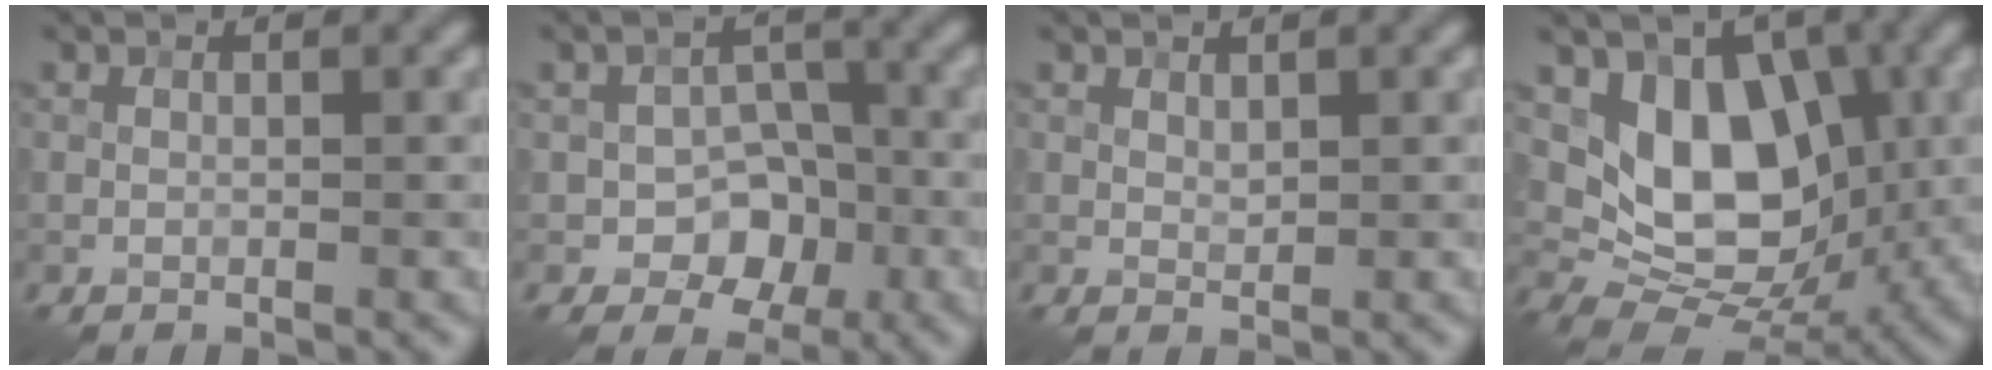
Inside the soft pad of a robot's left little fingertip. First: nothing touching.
{"total": 5.0, "force": [-1.6, 3.8, 2.8], "torque": [-0.027, -0.001, -0.029]}
{"total": 0.7, "force": [0.5, 0.4, 0.3], "torque": [-0.009, -0.001, 0.012]}
{"total": 9.3, "force": [1.9, 6.4, 6.5], "torque": [-0.103, -0.016, 0.029]}